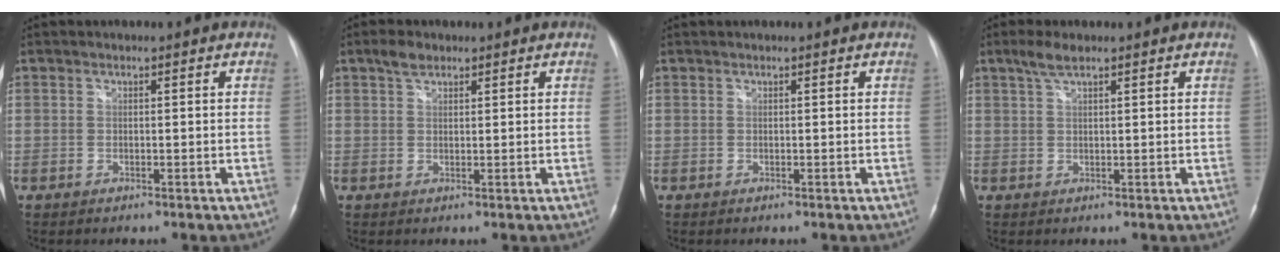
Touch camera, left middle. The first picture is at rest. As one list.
[{"total": 2.5, "force": [1.8, 1.2, 1.2], "torque": [-0.028, 0.008, 0.034]}, {"total": 0.5, "force": [0.4, -0.3, 0.3], "torque": [-0.007, 0.014, 0.010]}, {"total": 2.9, "force": [2.1, 0.5, 1.9], "torque": [-0.045, 0.007, 0.044]}]